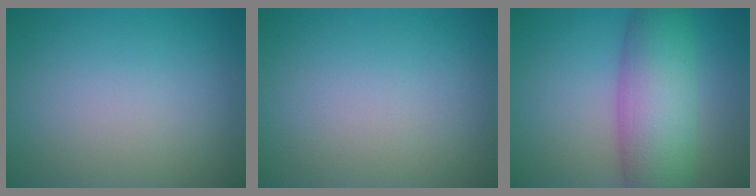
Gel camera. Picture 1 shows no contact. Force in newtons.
{"total": 0.0}
{"total": 8.3, "press": 8.3, "slide": 0.1}